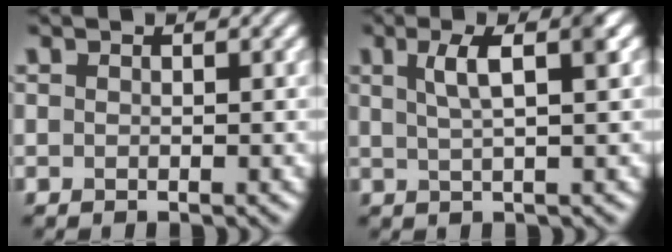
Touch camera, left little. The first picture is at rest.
{"total": 4.1, "force": [1.4, 1.0, 3.8], "torque": [-0.054, 0.009, 0.020]}